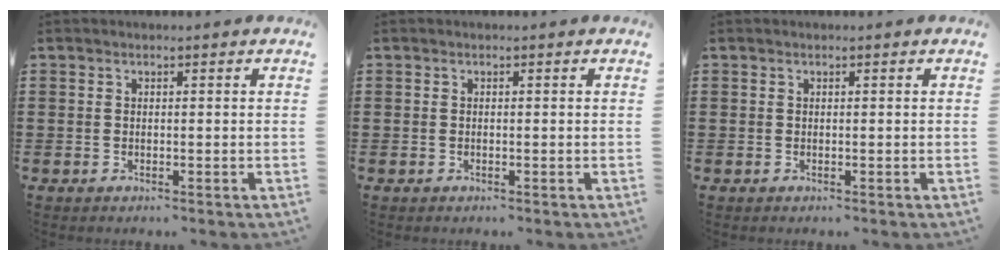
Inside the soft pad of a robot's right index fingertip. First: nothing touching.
{"total": 0.0}
{"total": 0.0}